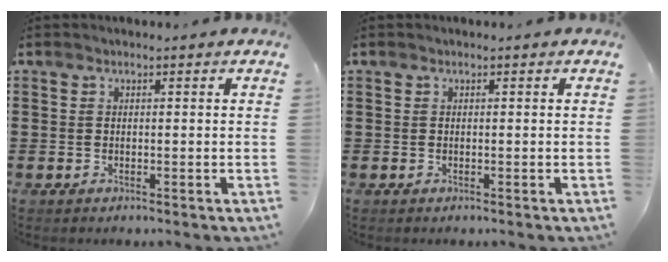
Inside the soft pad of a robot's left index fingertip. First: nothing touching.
{"total": 0.0}